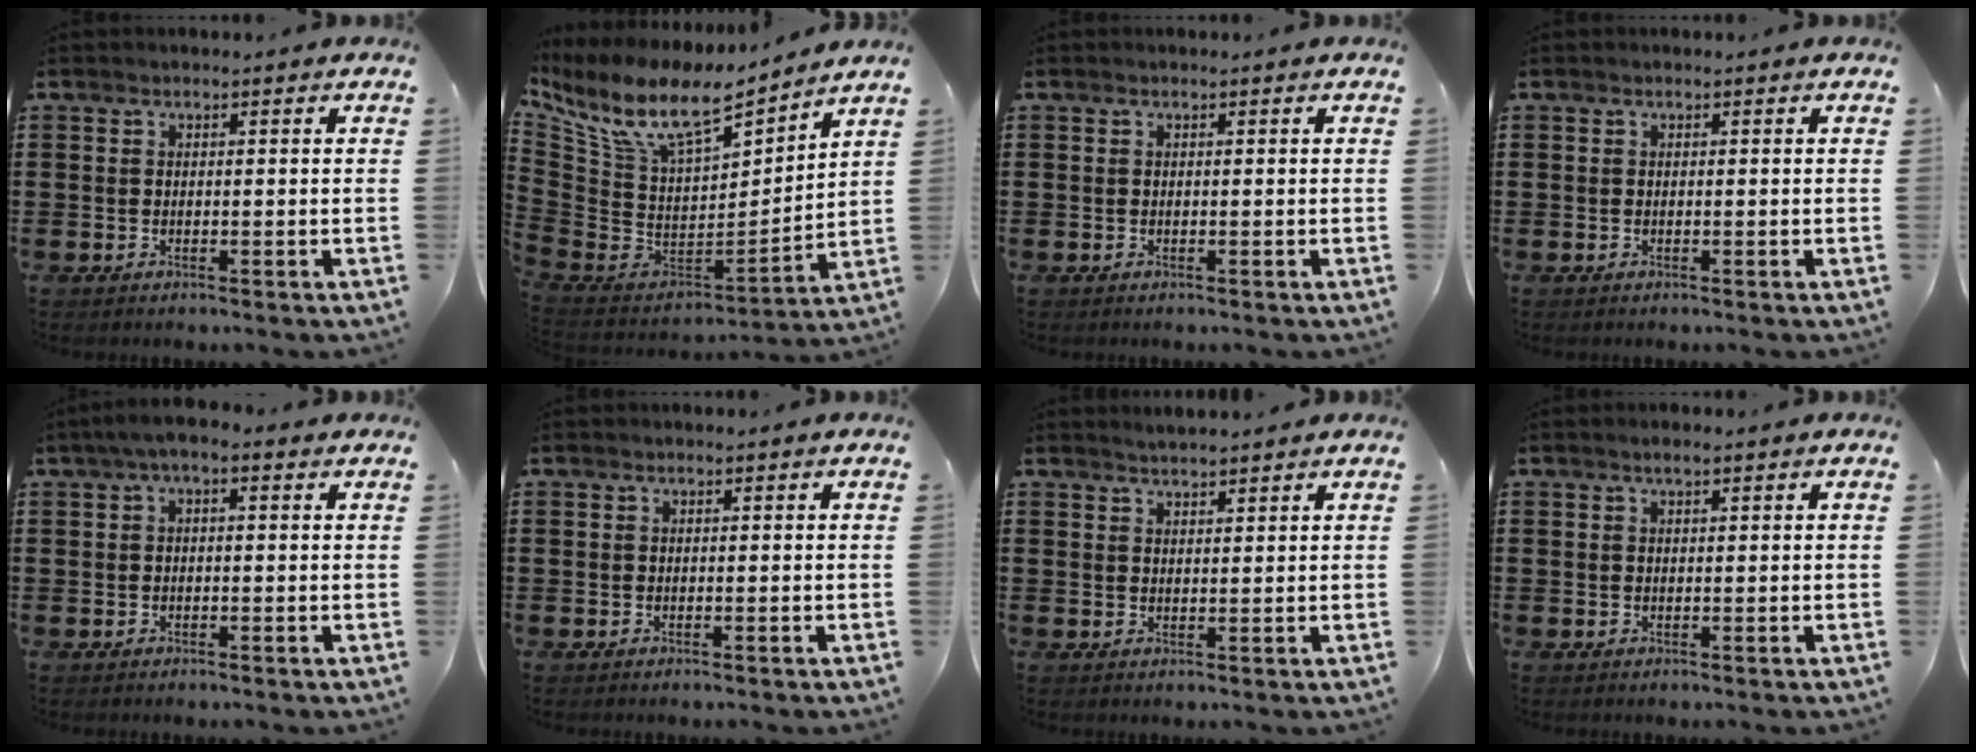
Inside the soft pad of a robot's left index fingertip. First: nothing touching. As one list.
[{"total": 11.0, "force": [7.8, 3.5, 6.9], "torque": [-0.166, -0.054, 0.137]}, {"total": 0.0}, {"total": 0.0}, {"total": 2.1, "force": [-0.1, 0.8, 2.0], "torque": [-0.036, 0.006, -0.004]}, {"total": 0.0}, {"total": 1.8, "force": [1.8, -0.1, 0.1], "torque": [-0.006, 0.001, 0.035]}, {"total": 1.1, "force": [0.6, 0.2, 0.9], "torque": [-0.017, 0.002, 0.011]}]